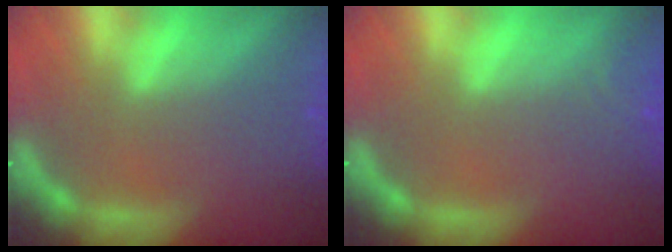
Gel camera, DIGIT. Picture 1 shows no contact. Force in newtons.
{"total": 1.4}